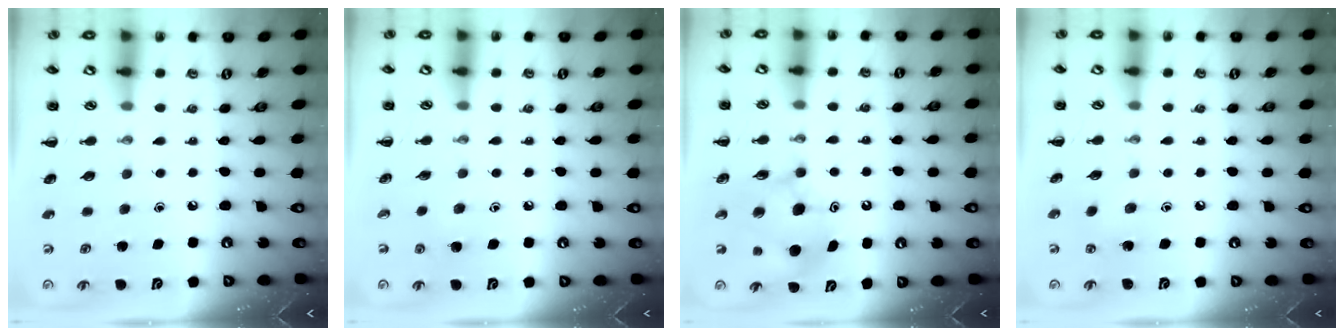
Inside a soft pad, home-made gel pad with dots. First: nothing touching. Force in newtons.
{"total": 2.4, "press": 2.3, "slide": 0.9}
{"total": 9.0, "press": 9.0, "slide": 1.1}
{"total": 4.0, "press": 3.8, "slide": 1.3}